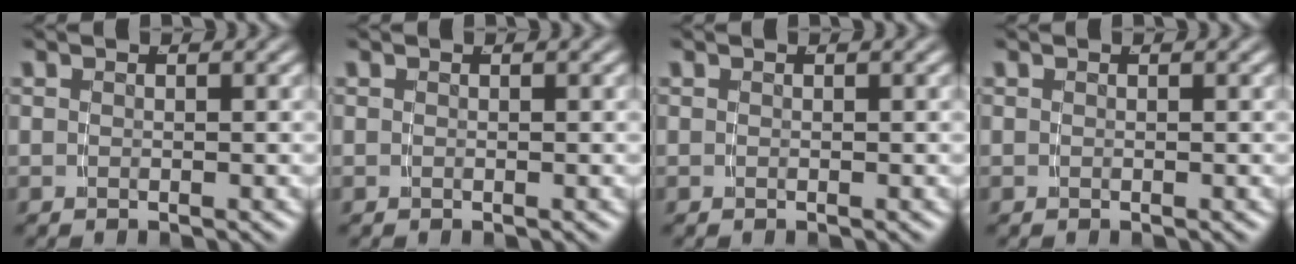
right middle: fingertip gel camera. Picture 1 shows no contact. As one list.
[{"total": 0.0}, {"total": 0.0}, {"total": 0.0}]